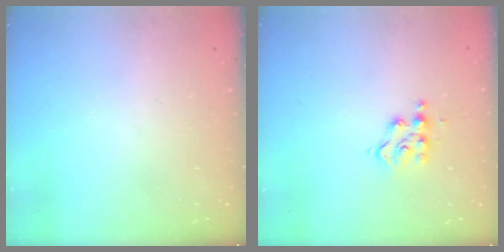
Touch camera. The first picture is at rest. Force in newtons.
{"total": 6.6, "press": 6.6, "slide": 0.3}